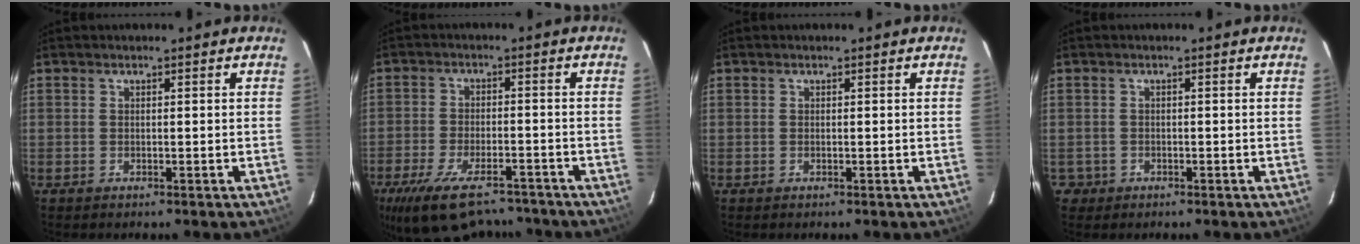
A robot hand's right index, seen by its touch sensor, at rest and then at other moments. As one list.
[{"total": 17.0, "force": [-12.7, 7.0, 8.9], "torque": [-0.189, -0.027, -0.198]}, {"total": 0.0}, {"total": 2.0, "force": [-0.5, 1.9, 0.2], "torque": [-0.004, 0.004, -0.004]}]